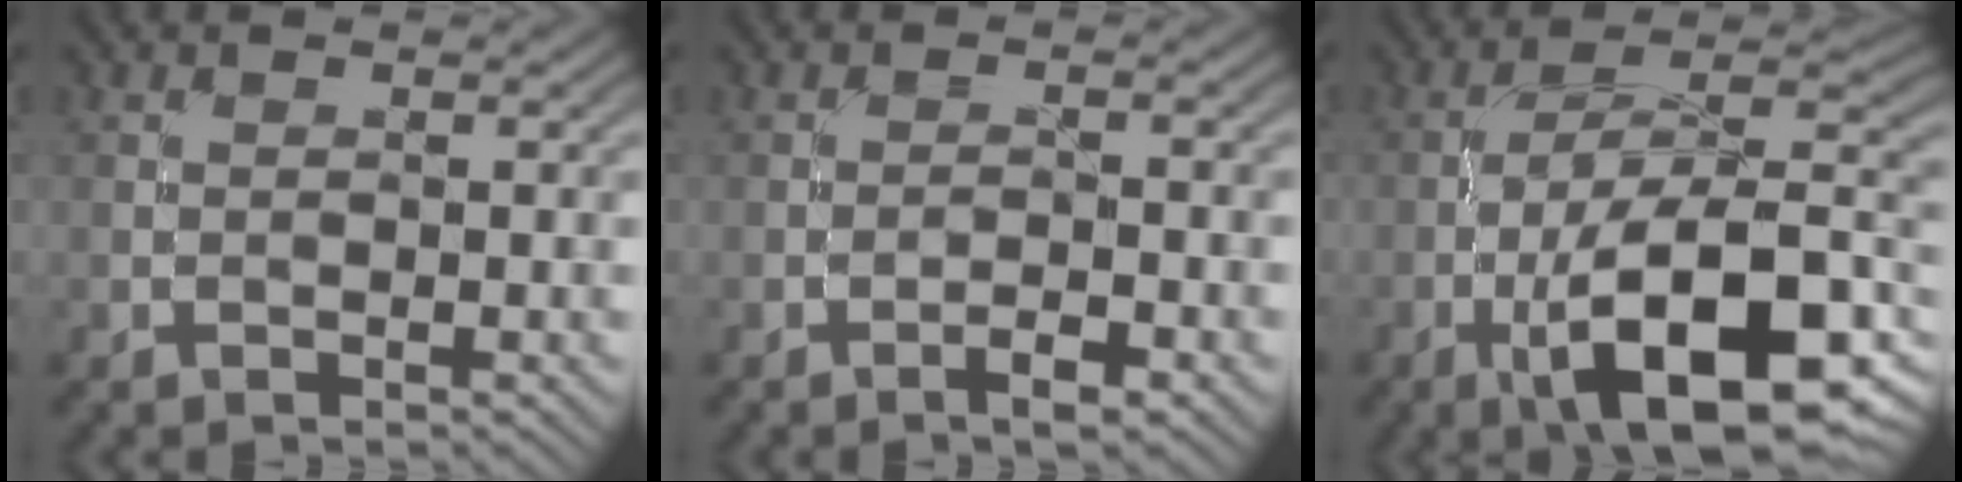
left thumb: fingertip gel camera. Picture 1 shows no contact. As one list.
[{"total": 2.1, "force": [-1.4, 0.4, 1.6], "torque": [-0.031, 0.003, -0.029]}, {"total": 16.1, "force": [-6.8, 5.6, 13.5], "torque": [-0.209, -0.001, -0.118]}]